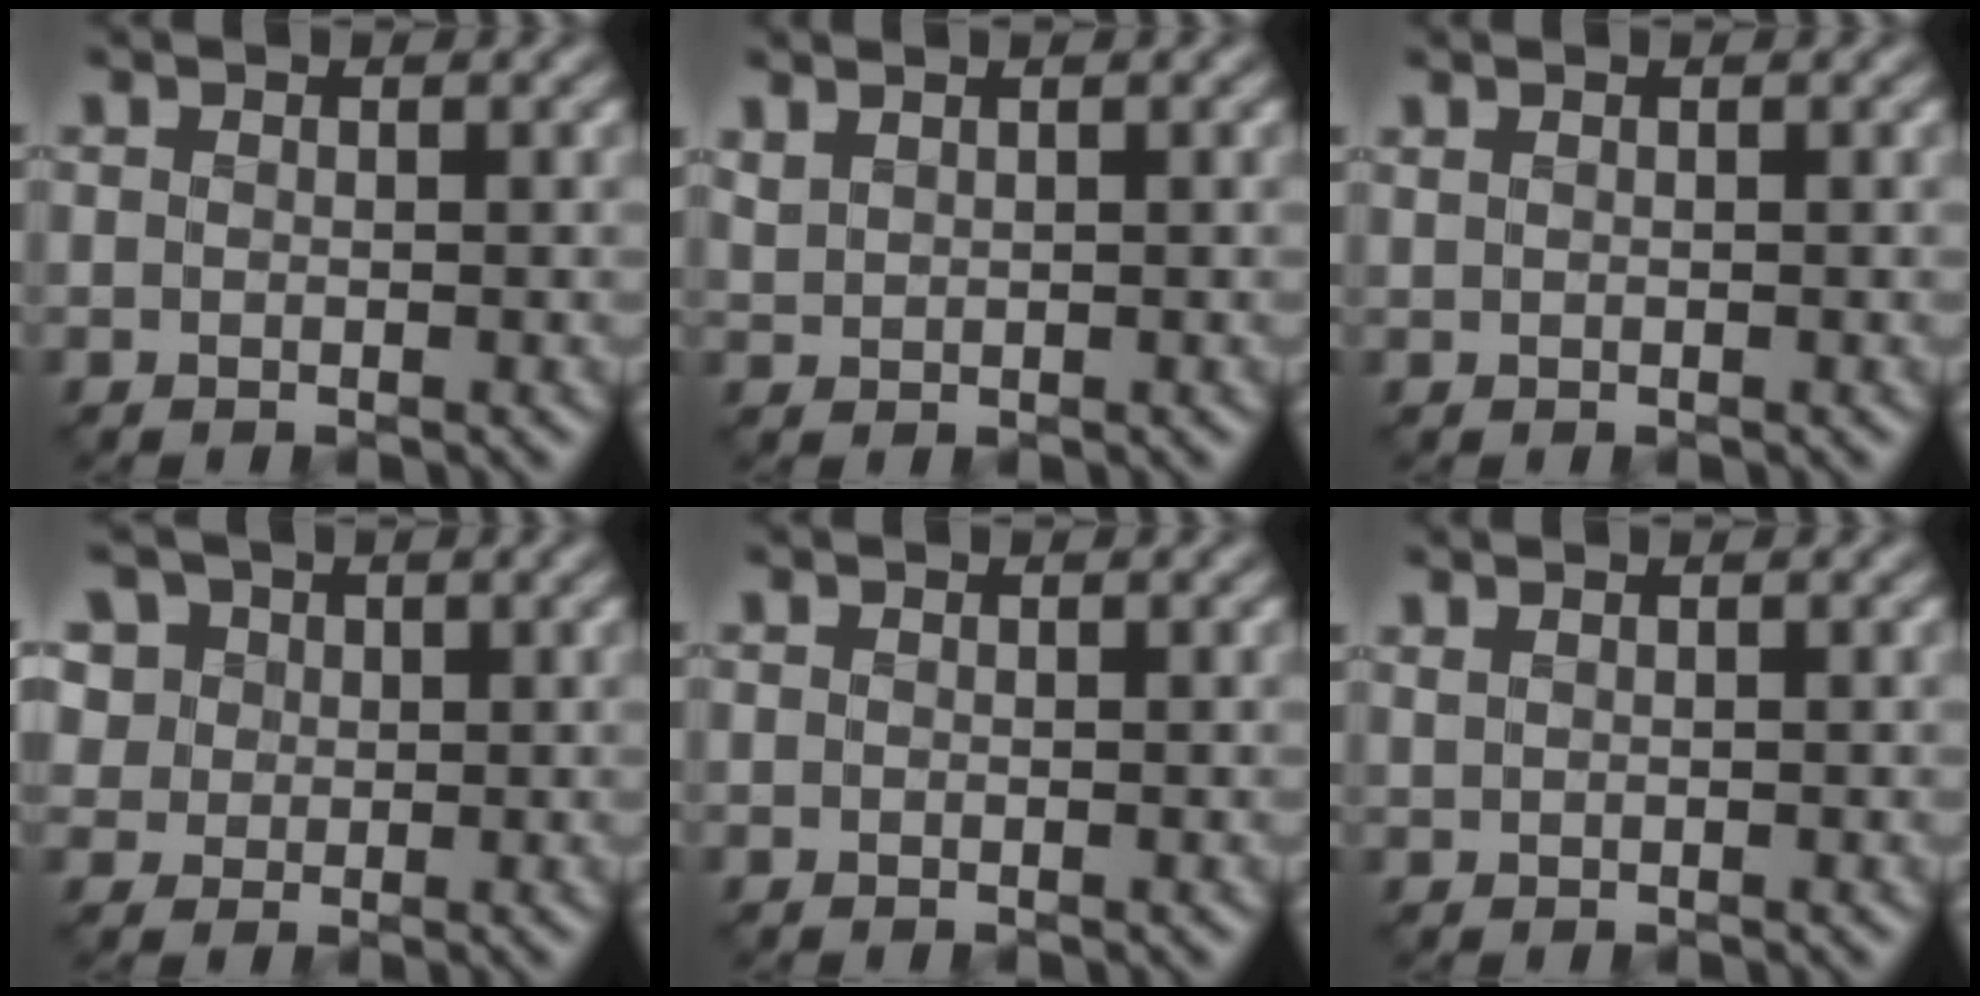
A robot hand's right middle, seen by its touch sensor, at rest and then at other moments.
{"total": 1.2, "force": [1.1, 0.3, 0.4], "torque": [-0.012, 0.003, 0.026]}
{"total": 0.5, "force": [0.4, 0.2, 0.3], "torque": [-0.007, -0.001, 0.008]}
{"total": 6.3, "force": [3.1, 4.9, 2.4], "torque": [-0.065, 0.010, 0.044]}
{"total": 0.0}
{"total": 0.8, "force": [0.7, 0.3, 0.4], "torque": [-0.008, -0.002, 0.011]}